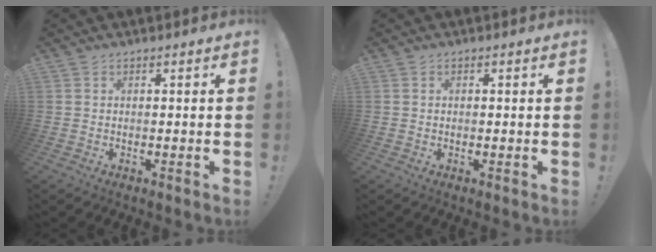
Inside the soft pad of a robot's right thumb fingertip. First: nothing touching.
{"total": 0.0}